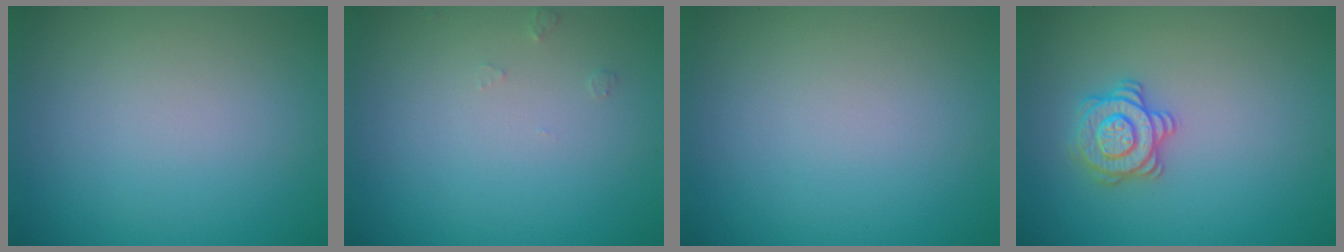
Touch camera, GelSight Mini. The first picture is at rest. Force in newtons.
{"total": 0.6, "press": 0.6, "slide": 0.1}
{"total": 0.0}
{"total": 2.8, "press": 2.8, "slide": 0.4}